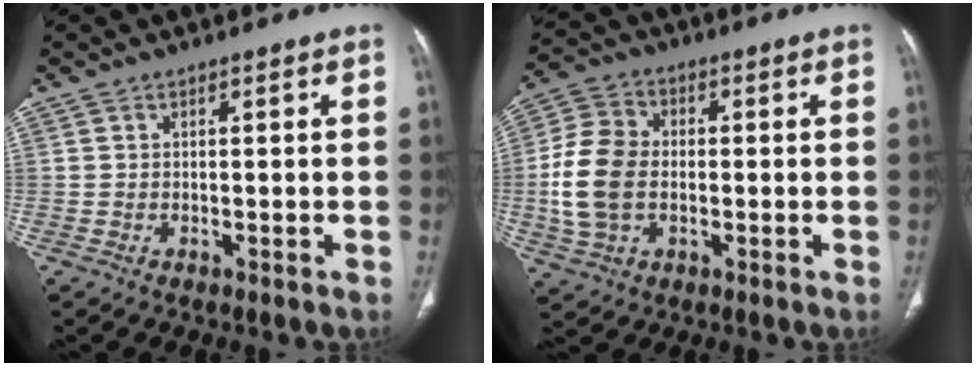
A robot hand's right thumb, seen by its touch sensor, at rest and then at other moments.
{"total": 11.7, "force": [-1.0, 8.3, 8.3], "torque": [-0.168, 0.014, -0.022]}